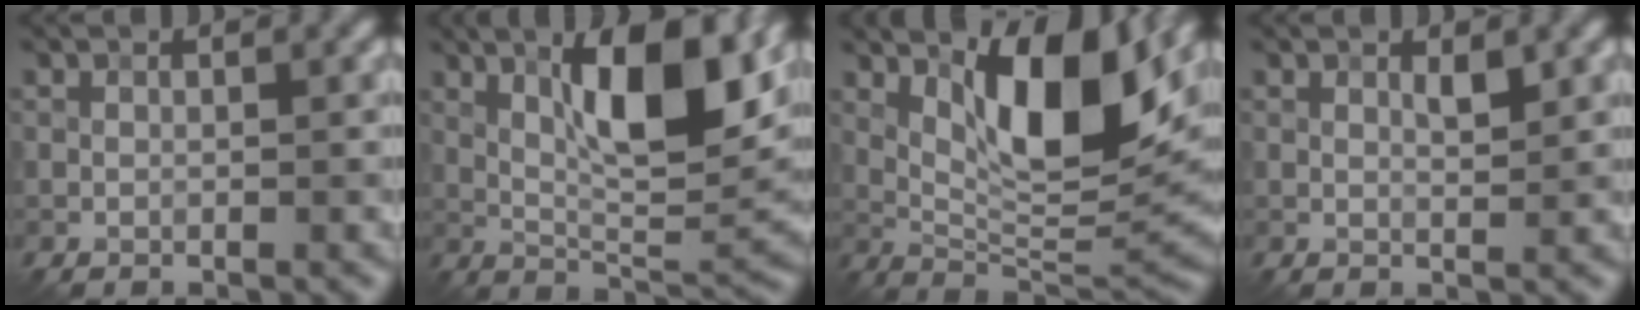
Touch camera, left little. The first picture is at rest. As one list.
[{"total": 10.6, "force": [4.0, 2.9, 9.5], "torque": [-0.147, 0.002, 0.067]}, {"total": 10.5, "force": [3.3, 3.6, 9.3], "torque": [-0.150, -0.004, 0.059]}, {"total": 1.2, "force": [0.6, 0.3, 0.9], "torque": [-0.019, -0.004, 0.012]}]